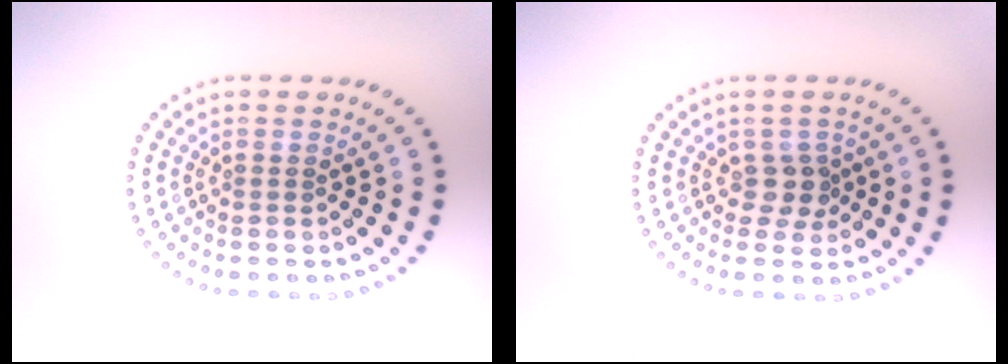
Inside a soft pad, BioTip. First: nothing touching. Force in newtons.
{"total": 1.8, "press": 1.5, "slide": 1.0}